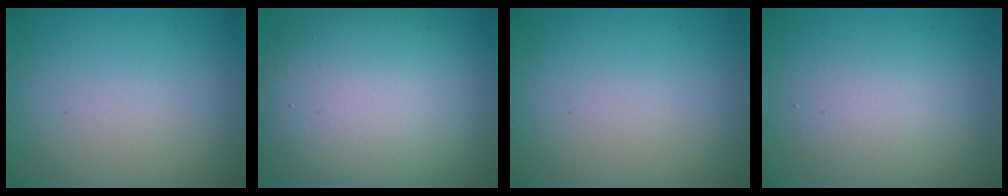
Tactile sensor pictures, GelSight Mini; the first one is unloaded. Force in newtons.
{"total": 13.9, "press": 13.9, "slide": 0.7}
{"total": 0.0}
{"total": 2.3, "press": 2.3, "slide": 0.2}